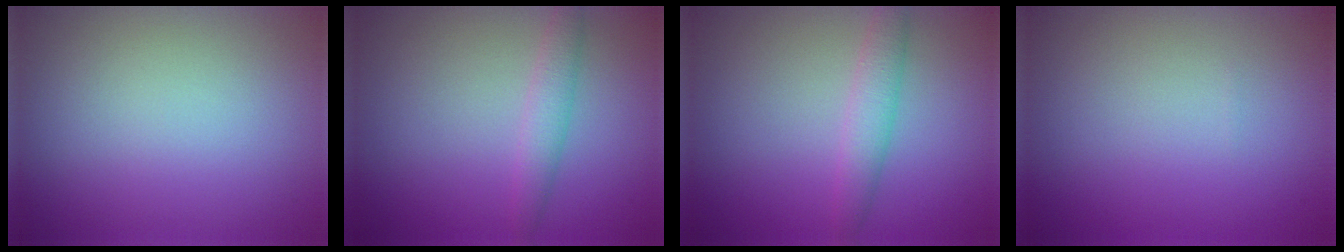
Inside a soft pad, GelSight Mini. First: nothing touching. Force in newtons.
{"total": 2.1, "press": 2.1, "slide": 0.1}
{"total": 2.3, "press": 2.3, "slide": 0.1}
{"total": 0.0}